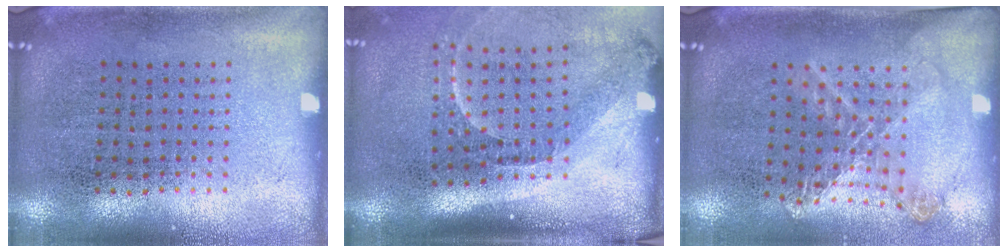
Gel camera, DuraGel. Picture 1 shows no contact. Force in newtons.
{"total": 2.0, "press": 1.4, "slide": 1.5}
{"total": 1.1, "press": 1.1, "slide": 0.3}